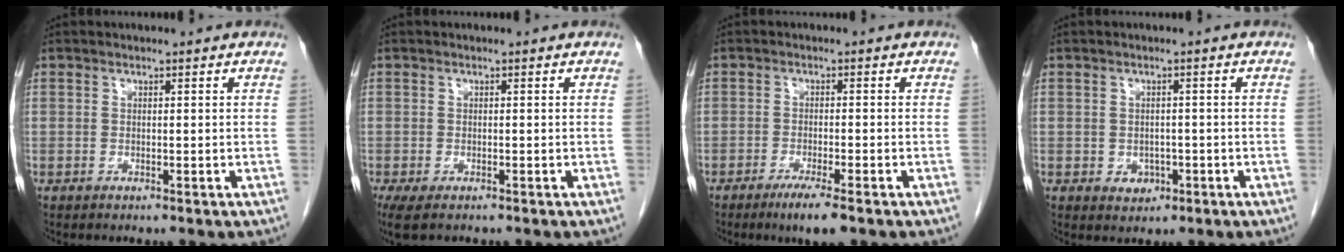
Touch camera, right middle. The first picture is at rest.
{"total": 4.3, "force": [-3.1, 1.5, 2.6], "torque": [-0.050, -0.015, -0.049]}
{"total": 4.7, "force": [-3.1, 0.3, 3.6], "torque": [-0.062, -0.012, -0.052]}
{"total": 2.4, "force": [-0.8, 1.9, 1.1], "torque": [-0.010, 0.004, -0.003]}